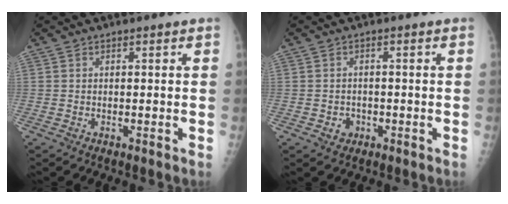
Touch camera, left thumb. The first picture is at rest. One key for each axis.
{"total": 2.2, "fx": -0.8, "fy": 1.9, "fz": 0.7, "tx": 0.000, "ty": 0.007, "tz": -0.009}